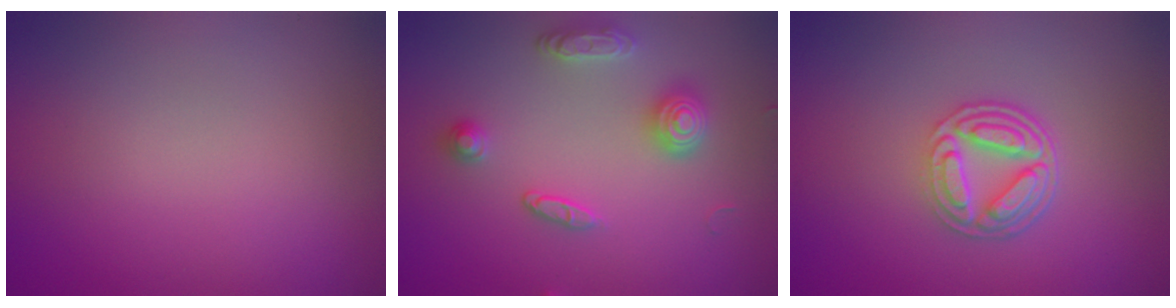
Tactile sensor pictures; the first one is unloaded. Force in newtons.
{"total": 3.2, "press": 3.1, "slide": 0.7}
{"total": 5.0, "press": 3.7, "slide": 3.3}